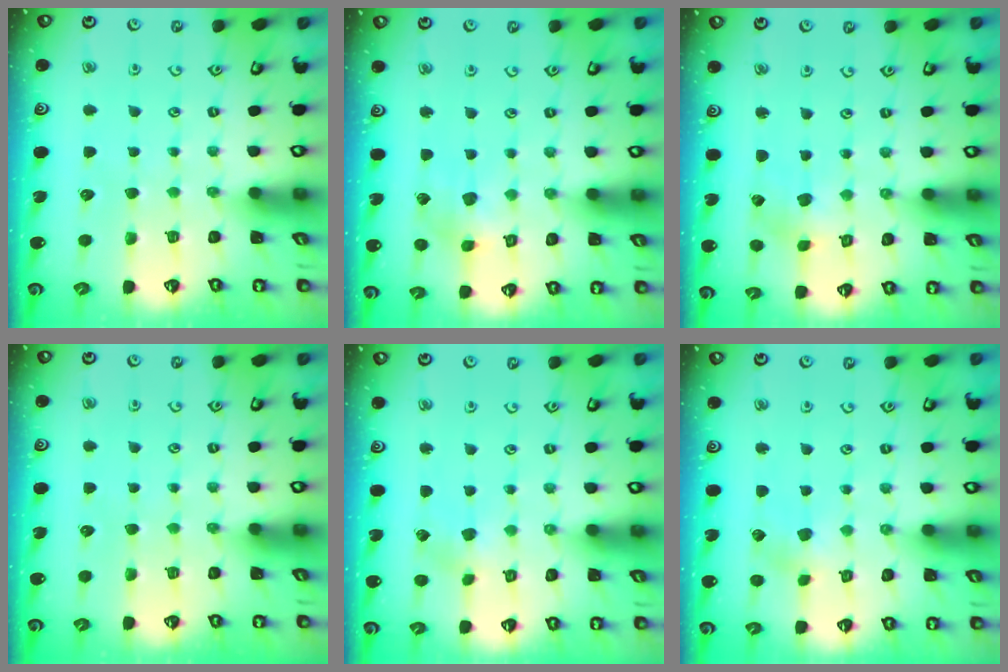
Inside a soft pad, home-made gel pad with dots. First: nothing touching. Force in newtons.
{"total": 5.5, "press": 5.5, "slide": 0.5}
{"total": 2.2, "press": 2.2, "slide": 0.3}
{"total": 0.0}
{"total": 2.2, "press": 2.2, "slide": 0.3}
{"total": 2.5, "press": 2.5, "slide": 0.4}